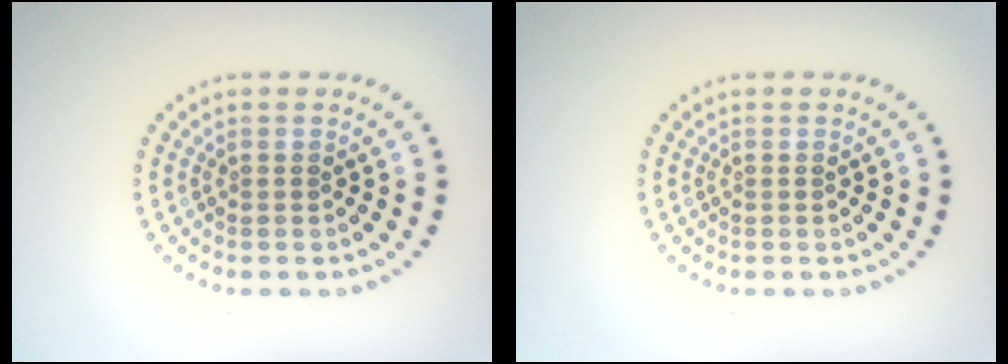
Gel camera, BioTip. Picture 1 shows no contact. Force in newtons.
{"total": 0.0}